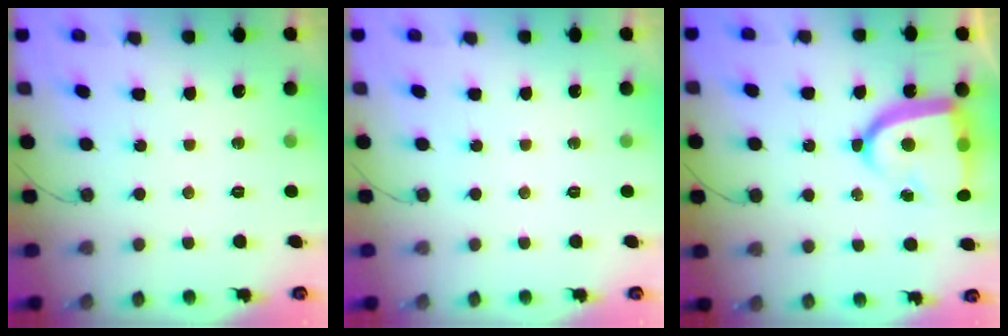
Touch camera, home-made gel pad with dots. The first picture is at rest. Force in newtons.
{"total": 0.0}
{"total": 17.0, "press": 16.9, "slide": 1.8}